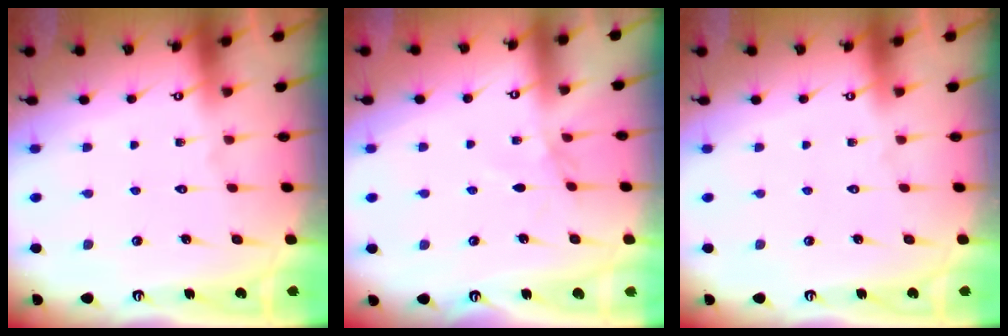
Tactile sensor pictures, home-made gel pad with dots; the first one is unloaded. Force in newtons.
{"total": 2.1, "press": 2.0, "slide": 0.4}
{"total": 0.0}